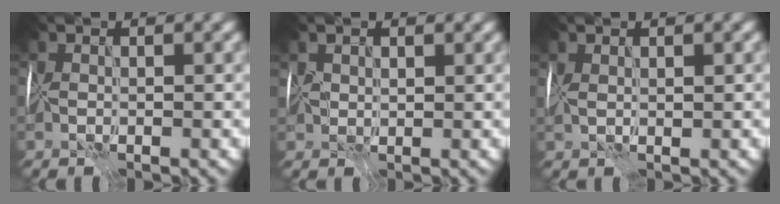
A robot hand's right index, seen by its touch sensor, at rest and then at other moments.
{"total": 1.7, "force": [1.0, 1.2, 0.6], "torque": [-0.015, 0.004, 0.020]}
{"total": 1.2, "force": [0.6, 0.3, 1.0], "torque": [-0.018, 0.004, 0.014]}